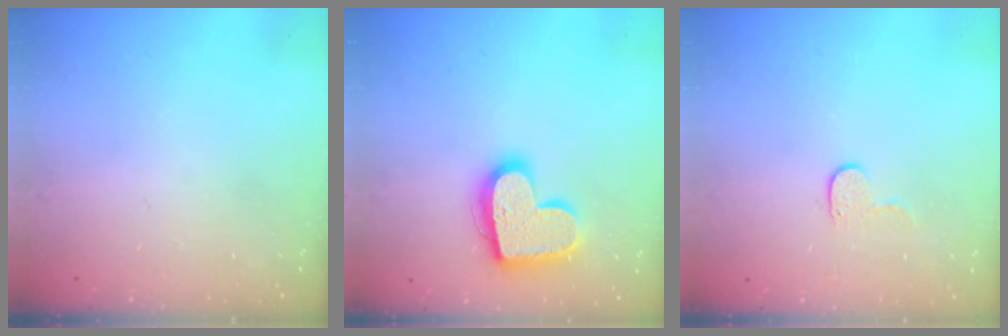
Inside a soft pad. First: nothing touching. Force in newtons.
{"total": 17.3, "press": 17.3, "slide": 1.1}
{"total": 3.8, "press": 3.8, "slide": 0.4}